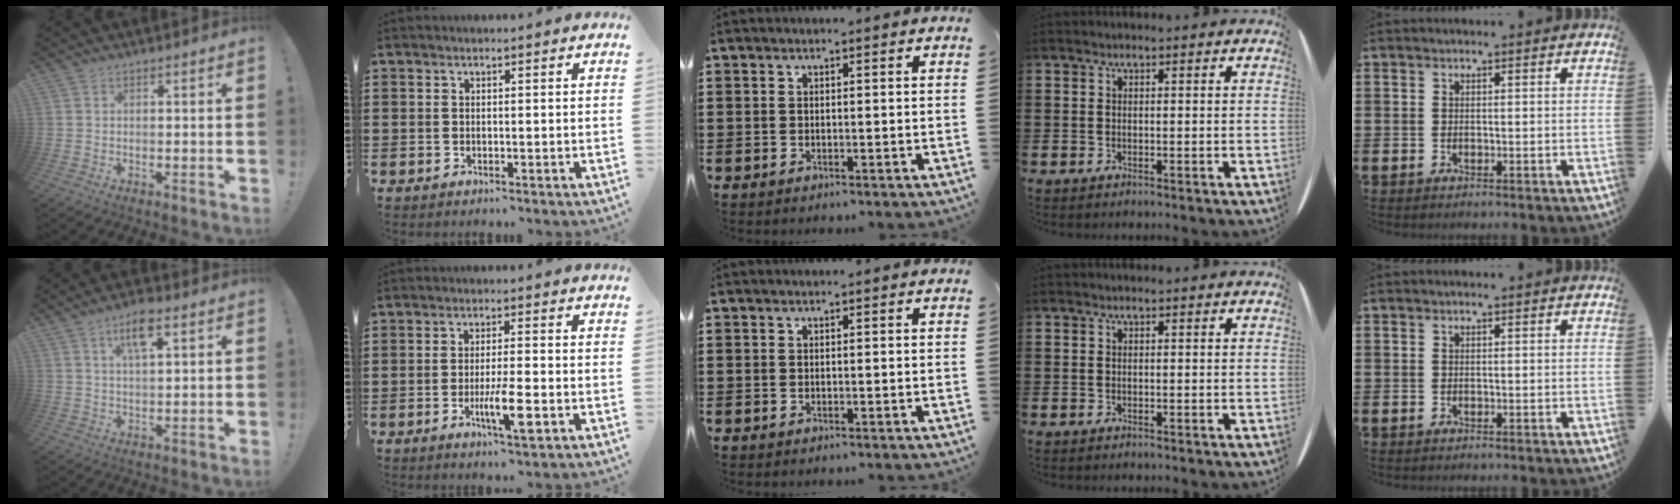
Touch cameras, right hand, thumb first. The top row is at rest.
{"thumb": {"total": 8.1, "force": [3.9, 2.7, 6.5], "torque": [-0.108, -0.003, 0.063]}, "index": {"total": 6.7, "force": [-2.4, 1.1, 6.2], "torque": [-0.118, -0.013, -0.043]}}